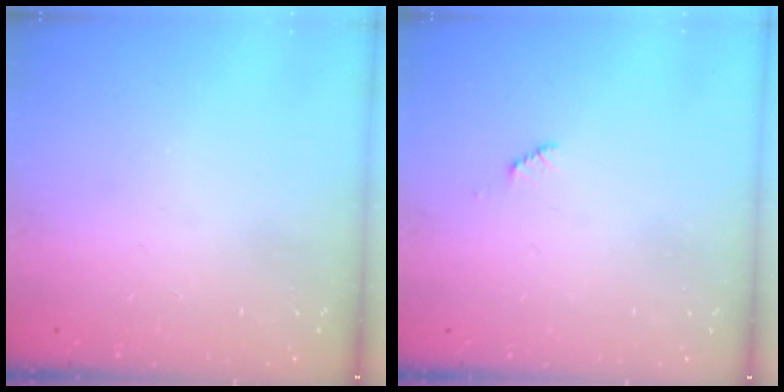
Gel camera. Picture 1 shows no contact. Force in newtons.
{"total": 2.5, "press": 2.5, "slide": 0.4}